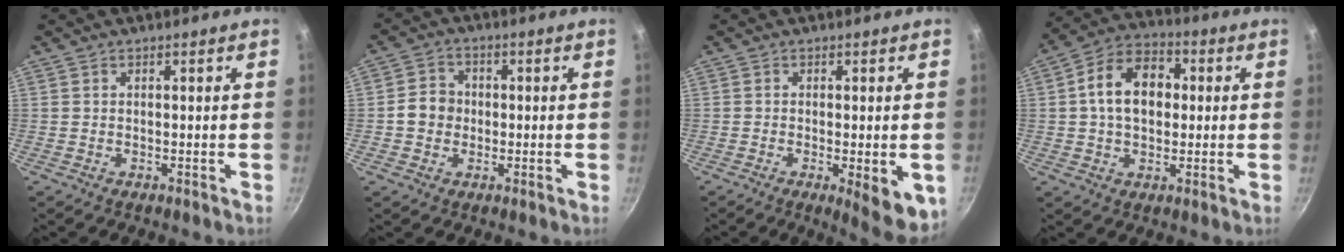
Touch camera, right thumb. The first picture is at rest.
{"total": 5.3, "force": [-0.5, 4.7, 2.3], "torque": [-0.017, 0.014, -0.019]}
{"total": 8.5, "force": [-2.3, 2.5, 7.8], "torque": [-0.089, -0.005, -0.024]}
{"total": 12.7, "force": [1.3, 8.9, 9.0], "torque": [-0.117, 0.025, 0.008]}